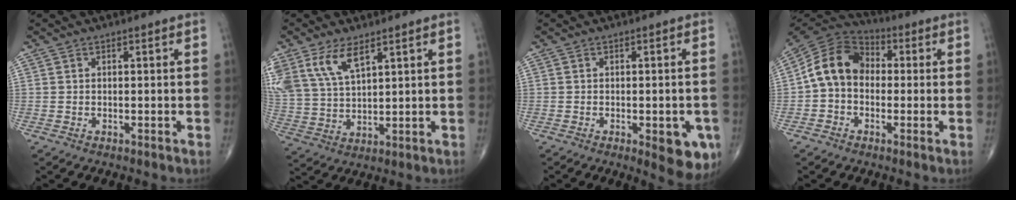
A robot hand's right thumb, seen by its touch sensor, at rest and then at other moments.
{"total": 10.7, "force": [6.2, 4.8, 7.3], "torque": [-0.148, -0.013, 0.134]}
{"total": 8.0, "force": [-2.8, 3.0, 6.8], "torque": [-0.062, -0.004, -0.027]}
{"total": 11.4, "force": [-0.3, 8.9, 7.1], "torque": [-0.117, 0.037, -0.023]}